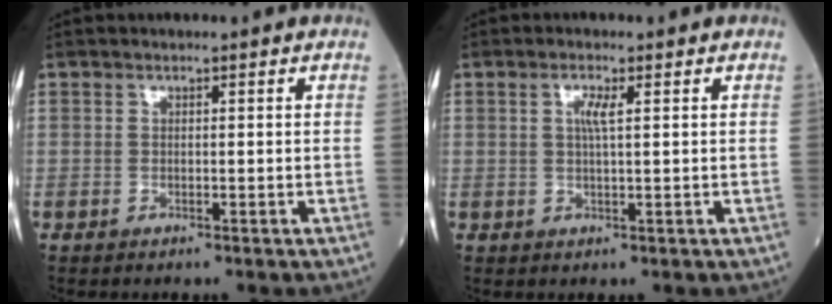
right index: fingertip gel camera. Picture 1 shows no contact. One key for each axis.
{"total": 2.3, "fx": 0.7, "fy": 0.2, "fz": 2.2, "tx": -0.046, "ty": 0.000, "tz": 0.012}